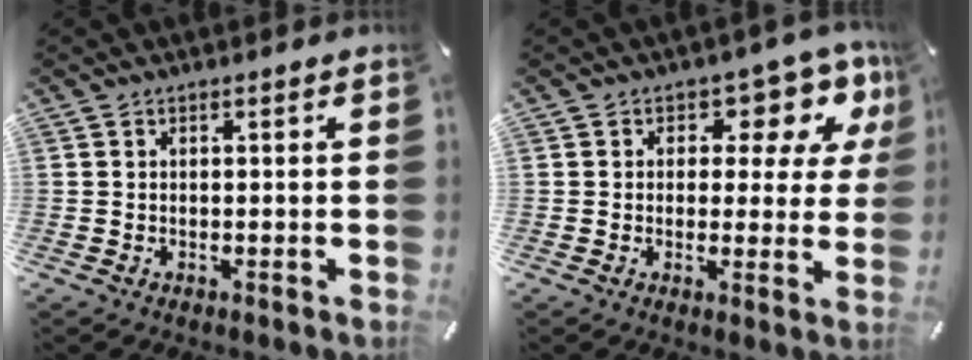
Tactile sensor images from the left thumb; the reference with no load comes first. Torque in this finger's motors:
{"motor_torque": [0.49, 0.04, 0.23, 0.29, 0.05]}